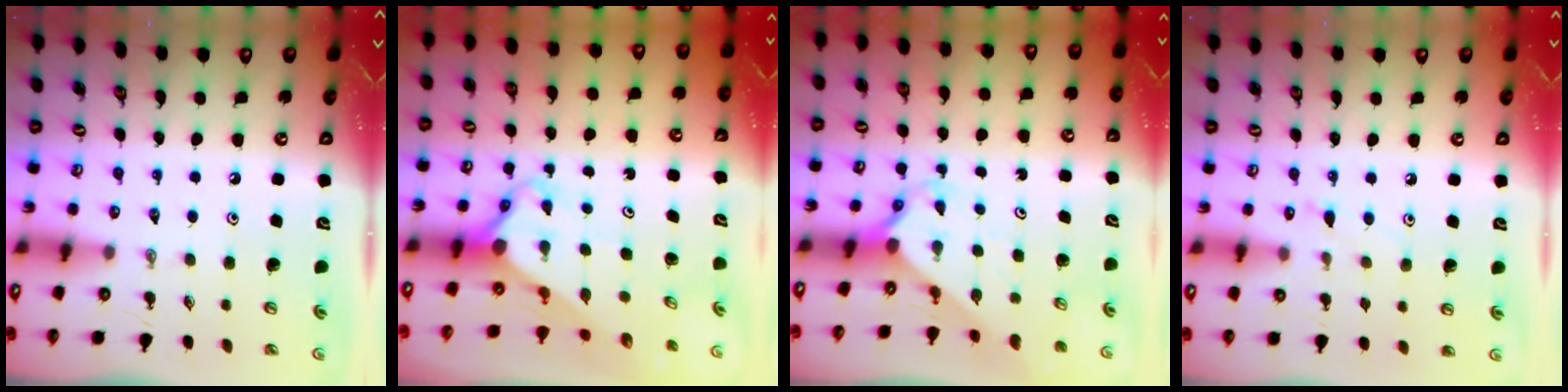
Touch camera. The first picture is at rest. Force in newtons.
{"total": 3.8, "press": 3.8, "slide": 0.2}
{"total": 2.4, "press": 2.3, "slide": 0.3}
{"total": 8.3, "press": 8.3, "slide": 0.5}